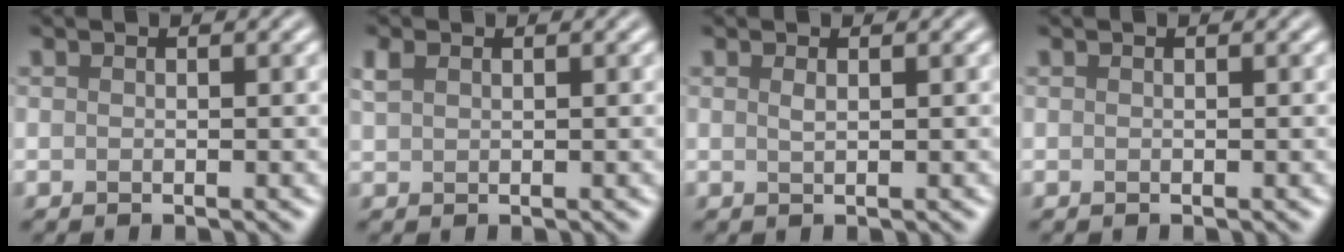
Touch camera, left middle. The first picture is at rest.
{"total": 1.4, "force": [0.8, 0.8, 0.7], "torque": [-0.019, 0.005, 0.019]}
{"total": 0.7, "force": [0.4, 0.2, 0.6], "torque": [-0.010, 0.001, 0.006]}
{"total": 0.0}